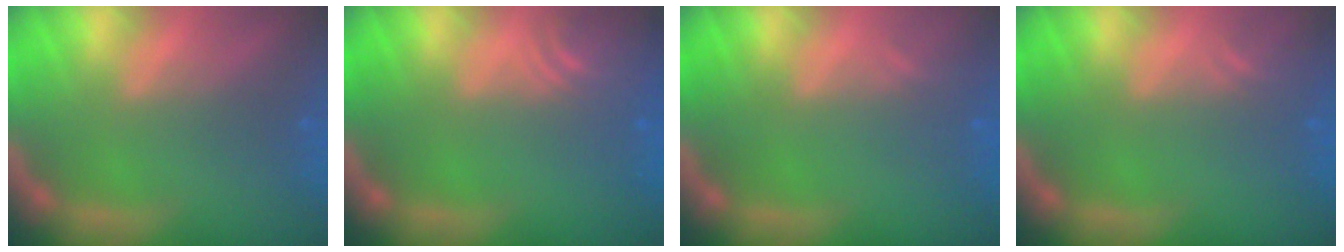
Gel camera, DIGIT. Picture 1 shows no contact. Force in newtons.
{"total": 4.0}
{"total": 0.9}
{"total": 1.5}